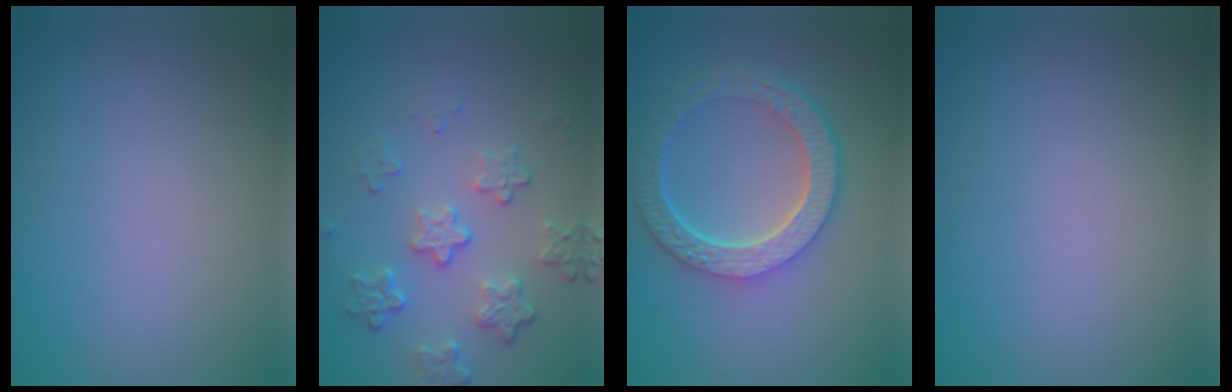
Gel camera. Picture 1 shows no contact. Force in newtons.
{"total": 4.2, "press": 3.1, "slide": 2.9}
{"total": 6.1, "press": 4.6, "slide": 4.1}
{"total": 0.0}